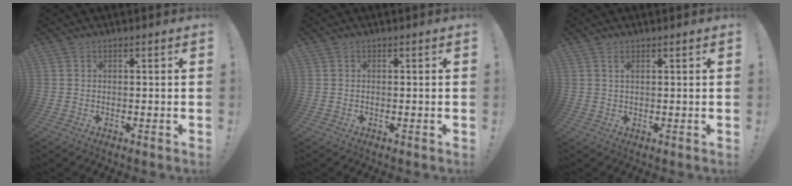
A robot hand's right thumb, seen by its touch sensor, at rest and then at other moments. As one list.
[{"total": 0.0}, {"total": 1.5, "force": [0.8, 0.4, 1.2], "torque": [-0.023, 0.001, 0.013]}]